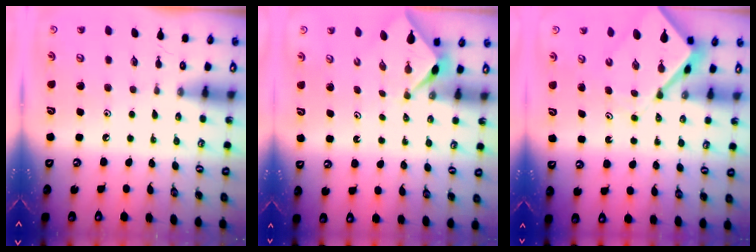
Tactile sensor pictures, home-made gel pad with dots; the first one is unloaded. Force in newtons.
{"total": 2.3, "press": 2.3, "slide": 0.3}
{"total": 8.2, "press": 8.1, "slide": 0.8}